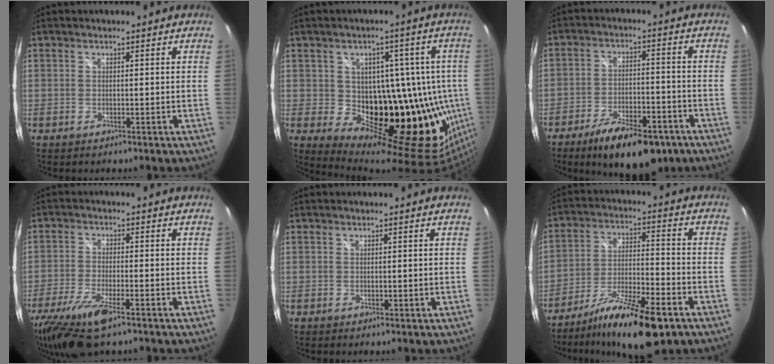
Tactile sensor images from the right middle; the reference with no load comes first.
{"total": 23.2, "force": [0.2, 15.6, 17.1], "torque": [-0.244, 0.003, 0.041]}
{"total": 15.5, "force": [-10.6, 5.9, 9.8], "torque": [-0.173, -0.014, -0.153]}
{"total": 12.6, "force": [-8.3, 3.3, 8.9], "torque": [-0.195, -0.040, -0.154]}
{"total": 0.0}
{"total": 15.2, "force": [-10.5, 3.1, 10.5], "torque": [-0.195, -0.021, -0.180]}